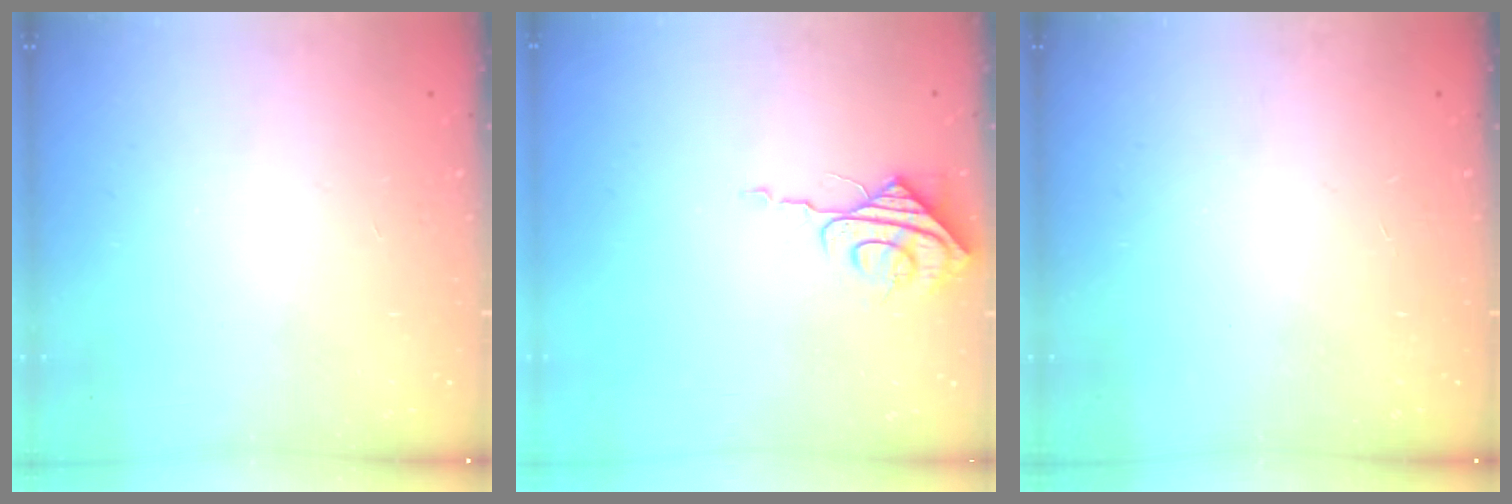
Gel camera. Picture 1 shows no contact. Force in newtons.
{"total": 7.8, "press": 7.8, "slide": 0.8}
{"total": 0.0}